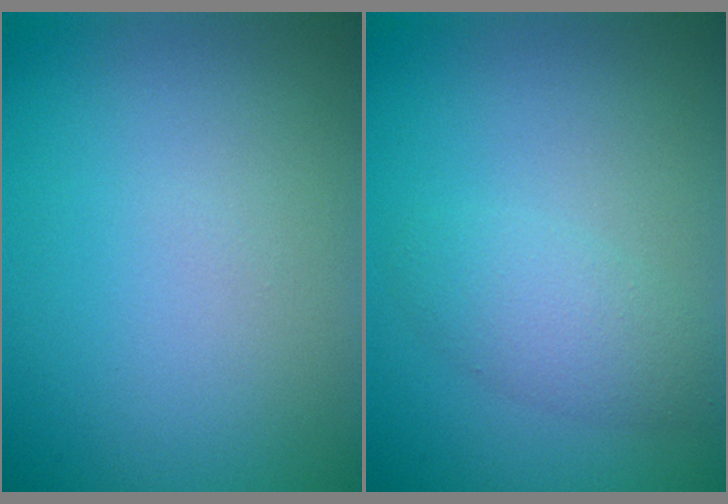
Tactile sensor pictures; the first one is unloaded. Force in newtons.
{"total": 2.8, "press": 2.8, "slide": 0.1}